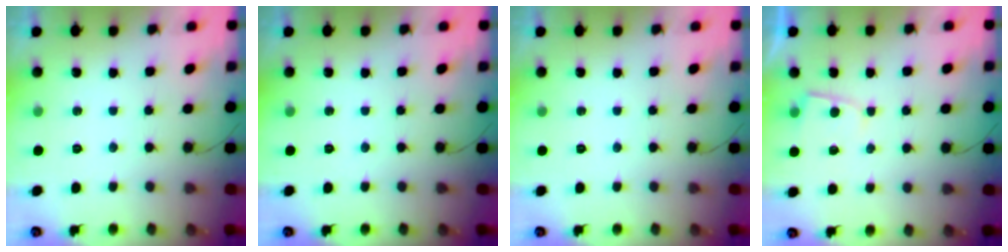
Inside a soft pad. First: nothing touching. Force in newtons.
{"total": 0.0}
{"total": 0.0}
{"total": 2.6, "press": 2.6, "slide": 0.2}